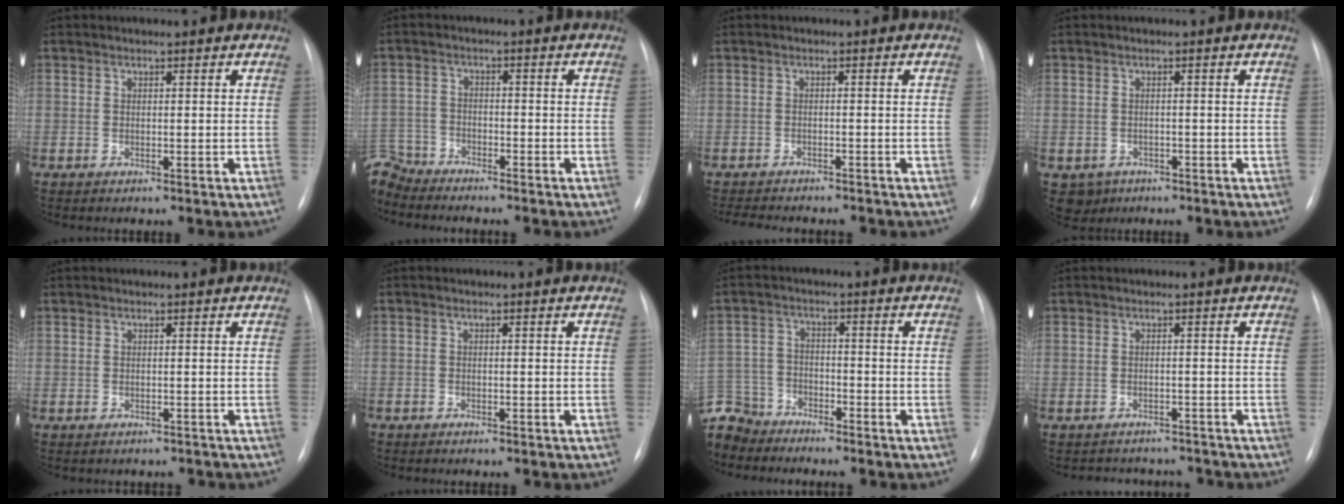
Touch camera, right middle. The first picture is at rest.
{"total": 7.5, "force": [-7.1, 2.4, 0.3], "torque": [-0.010, 0.005, -0.133]}
{"total": 9.7, "force": [-8.6, 2.4, 3.6], "torque": [-0.055, -0.005, -0.112]}
{"total": 3.7, "force": [-2.1, 3.0, 0.5], "torque": [-0.007, 0.003, -0.028]}
{"total": 3.4, "force": [-3.0, 1.5, 0.5], "torque": [-0.008, 0.005, -0.035]}
{"total": 2.0, "force": [-1.6, 1.1, 0.7], "torque": [-0.011, 0.002, -0.015]}
{"total": 10.7, "force": [-9.3, 5.1, 1.3], "torque": [-0.048, 0.007, -0.176]}
{"total": 6.1, "force": [-5.5, 2.6, -0.2], "torque": [0.009, 0.019, -0.065]}